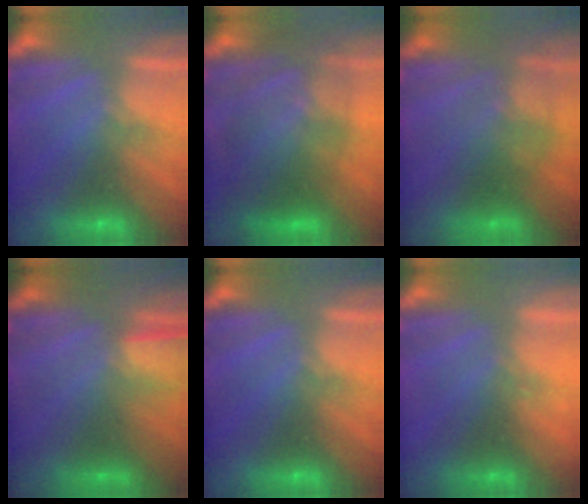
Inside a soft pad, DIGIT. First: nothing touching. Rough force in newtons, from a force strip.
{"total": 10.2}
{"total": 2.3}
{"total": 1.4}
{"total": 0.0}
{"total": 2.3}